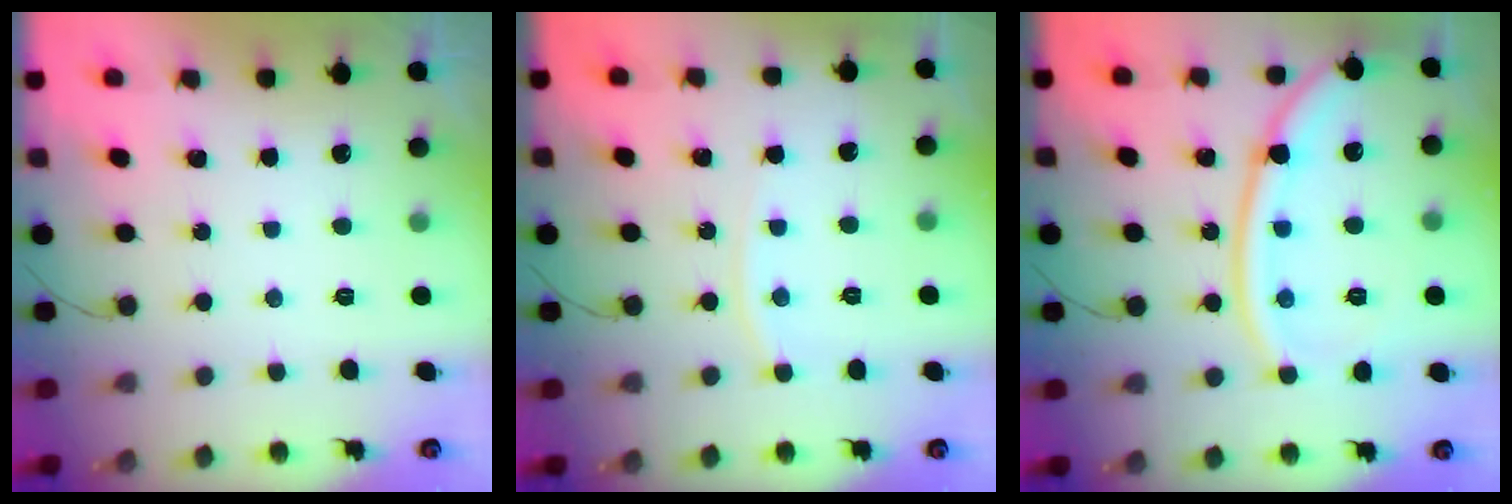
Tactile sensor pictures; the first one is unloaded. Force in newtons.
{"total": 5.2, "press": 5.2, "slide": 0.7}
{"total": 14.8, "press": 14.7, "slide": 1.9}